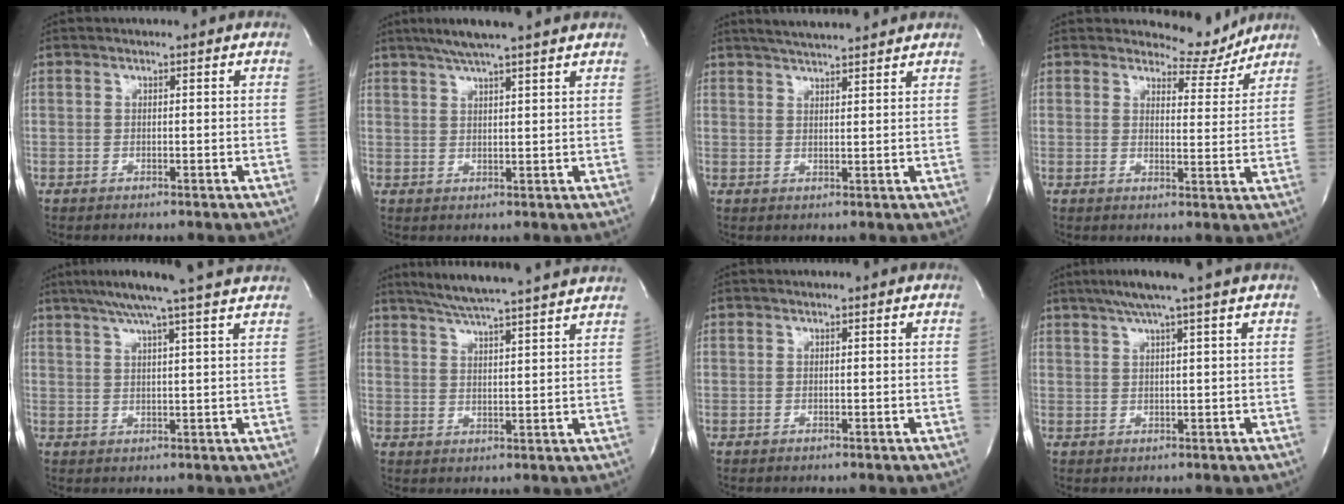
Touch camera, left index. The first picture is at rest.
{"total": 8.3, "force": [6.9, -0.5, 4.6], "torque": [-0.077, 0.023, 0.101]}
{"total": 7.8, "force": [7.1, 0.3, 3.1], "torque": [-0.057, 0.021, 0.106]}
{"total": 5.1, "force": [5.0, 1.2, -0.4], "torque": [0.007, -0.026, 0.060]}
{"total": 11.5, "force": [9.8, -1.4, 5.9], "torque": [-0.099, 0.009, 0.126]}
{"total": 15.6, "force": [14.0, -0.4, 6.9], "torque": [-0.121, 0.010, 0.193]}
{"total": 0.0}
{"total": 5.7, "force": [4.2, -1.5, 3.5], "torque": [-0.057, 0.014, 0.071]}